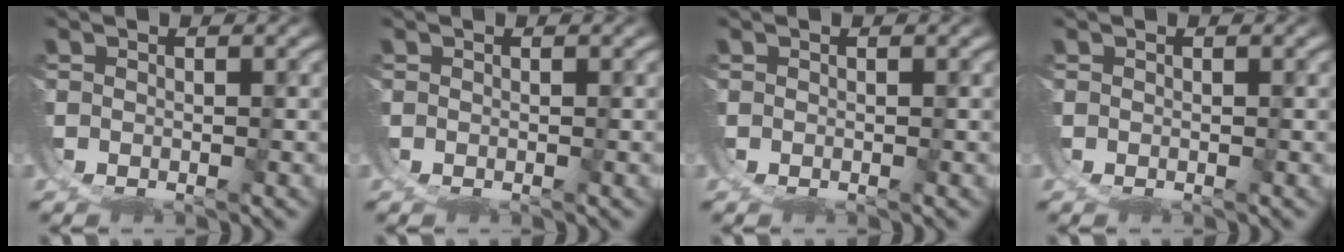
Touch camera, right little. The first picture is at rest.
{"total": 0.0}
{"total": 0.0}
{"total": 0.0}